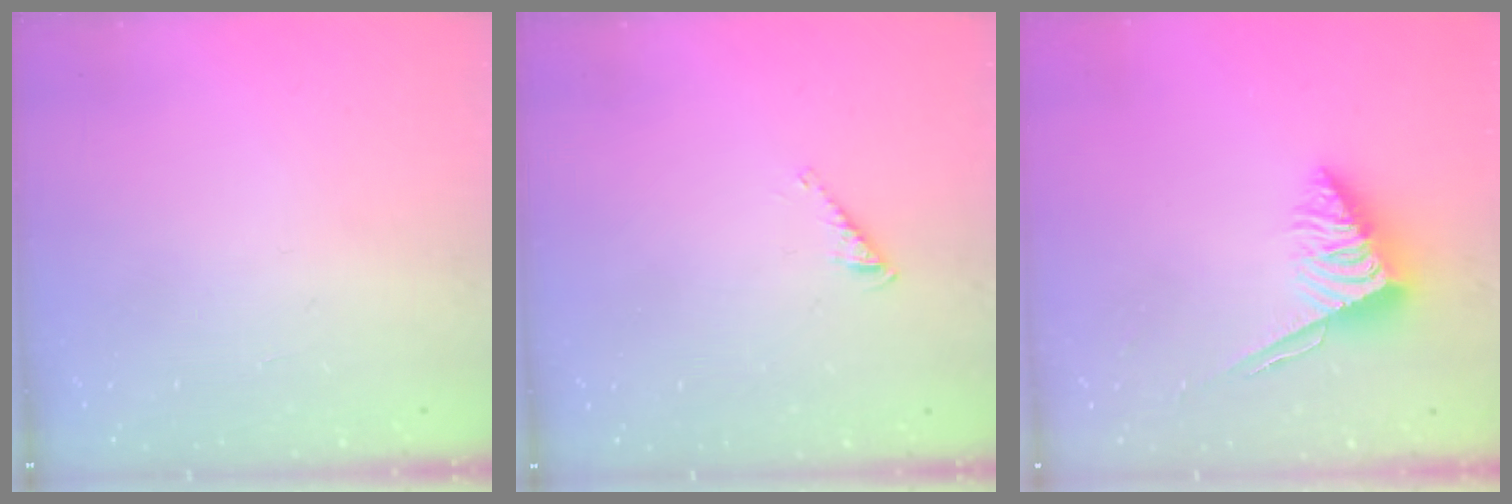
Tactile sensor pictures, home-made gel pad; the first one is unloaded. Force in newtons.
{"total": 2.7, "press": 2.6, "slide": 0.3}
{"total": 6.6, "press": 6.5, "slide": 0.4}